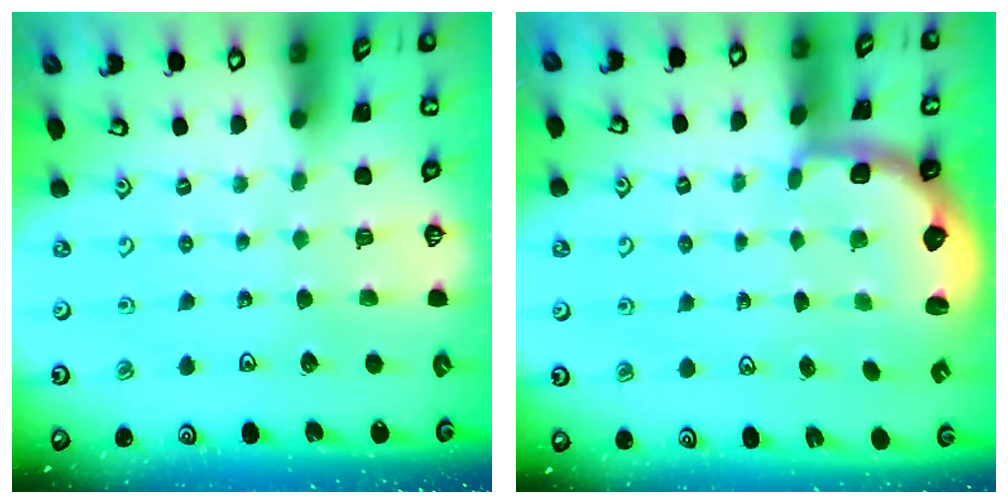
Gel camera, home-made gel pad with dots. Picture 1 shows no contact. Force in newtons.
{"total": 2.6, "press": 2.0, "slide": 1.7}